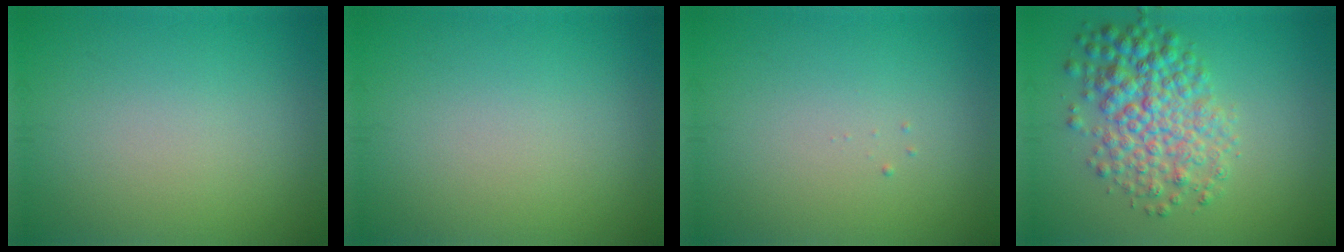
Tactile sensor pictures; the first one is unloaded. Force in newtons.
{"total": 0.0}
{"total": 0.0}
{"total": 5.8, "press": 5.8, "slide": 0.1}